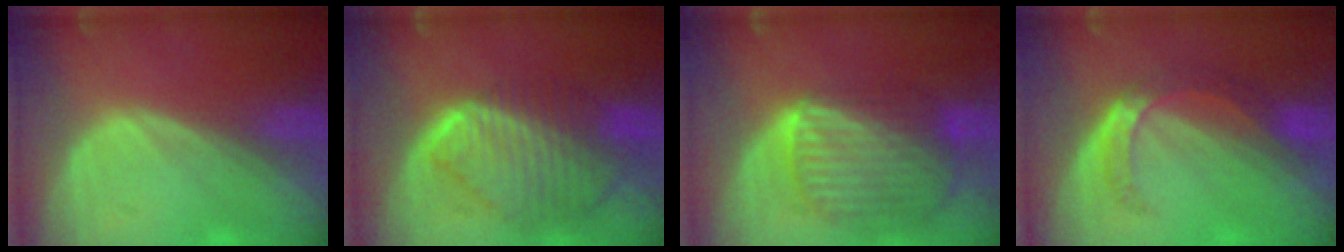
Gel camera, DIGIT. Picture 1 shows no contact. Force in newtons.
{"total": 10.3, "press": 8.8, "slide": 5.3}
{"total": 10.3, "press": 8.7, "slide": 5.6}
{"total": 5.6, "press": 5.4, "slide": 1.2}